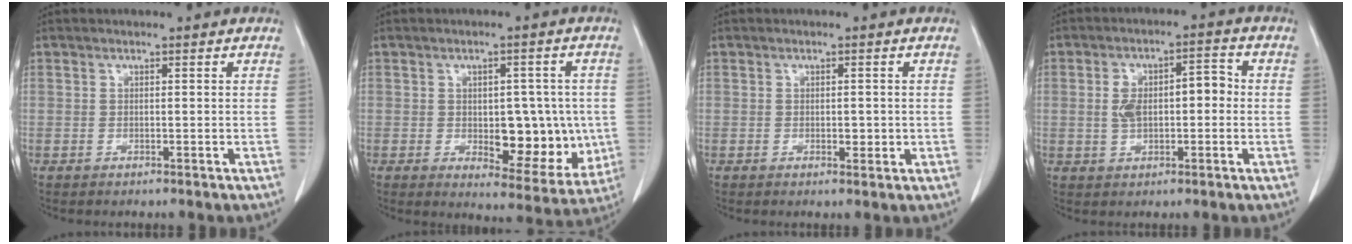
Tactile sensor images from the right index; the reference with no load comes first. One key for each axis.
{"total": 10.9, "fx": -1.0, "fy": 5.5, "fz": 9.3, "tx": -0.102, "ty": 0.004, "tz": 0.003}
{"total": 1.6, "fx": -0.1, "fy": 1.0, "fz": 1.3, "tx": -0.015, "ty": 0.000, "tz": 0.002}
{"total": 7.2, "fx": 0.0, "fy": 3.6, "fz": 6.2, "tx": -0.114, "ty": 0.032, "tz": 0.003}